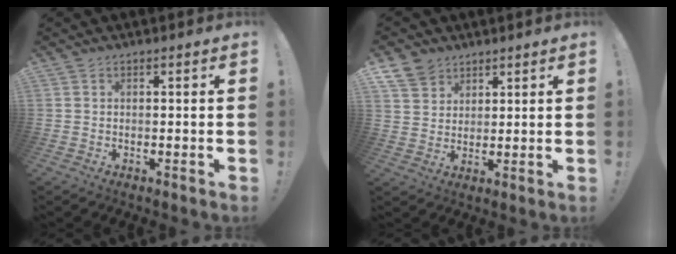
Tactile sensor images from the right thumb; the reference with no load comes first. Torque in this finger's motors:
{"motor_torque": [0.02, 0.08, 0.21, 0.16, 0.16]}